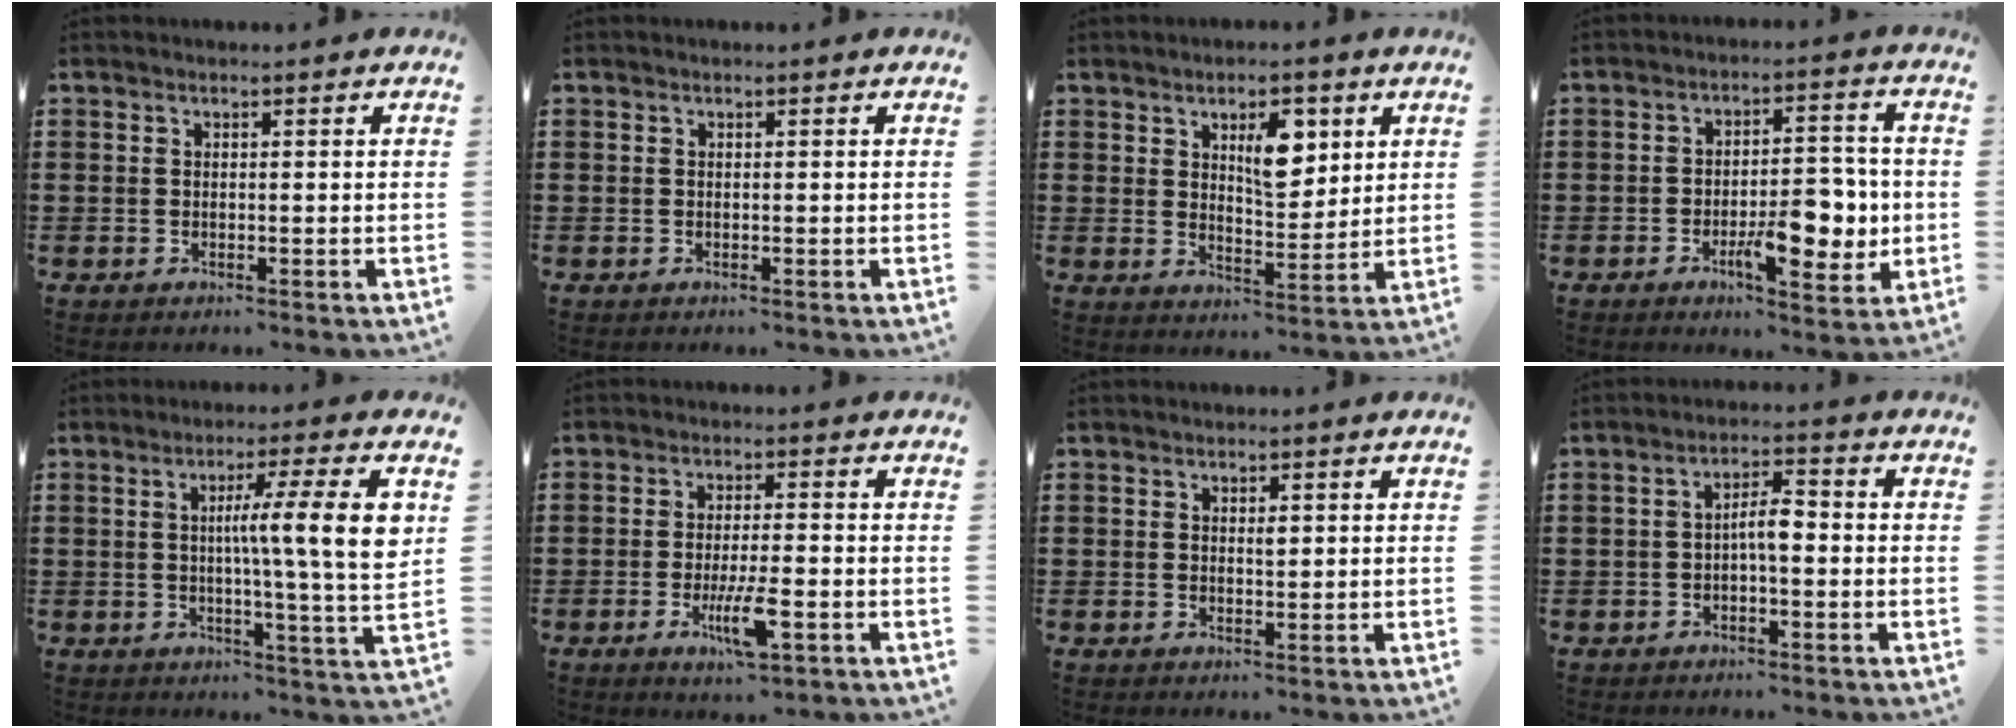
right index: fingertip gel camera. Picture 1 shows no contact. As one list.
[{"total": 0.0}, {"total": 7.3, "force": [3.0, 3.5, 5.7], "torque": [-0.083, -0.006, 0.043]}, {"total": 10.0, "force": [-2.5, 4.2, 8.7], "torque": [-0.120, -0.002, -0.039]}, {"total": 11.6, "force": [2.1, 0.7, 11.4], "torque": [-0.178, -0.011, 0.024]}, {"total": 6.5, "force": [-2.4, 1.3, 5.9], "torque": [-0.114, -0.012, -0.042]}, {"total": 0.9, "force": [0.4, 0.5, 0.7], "torque": [-0.006, -0.001, 0.006]}, {"total": 3.6, "force": [-0.6, 1.0, 3.4], "torque": [-0.063, 0.008, -0.014]}]